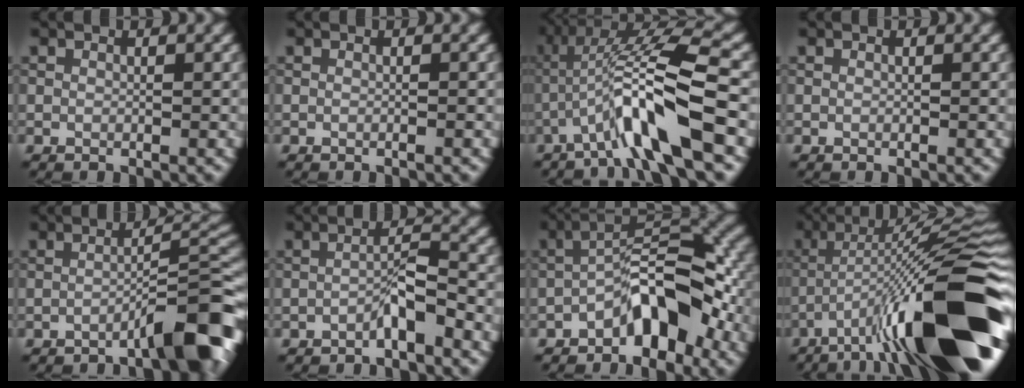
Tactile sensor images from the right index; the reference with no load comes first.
{"total": 0.6, "force": [-0.3, 0.1, 0.5], "torque": [-0.002, 0.004, -0.007]}
{"total": 8.6, "force": [-3.7, 1.0, 7.7], "torque": [-0.138, 0.018, -0.072]}
{"total": 0.0}
{"total": 7.3, "force": [-4.3, 1.1, 5.8], "torque": [-0.070, 0.025, -0.068]}
{"total": 2.4, "force": [-1.5, 0.3, 1.9], "torque": [-0.031, 0.014, -0.029]}
{"total": 7.1, "force": [-3.2, 3.0, 5.6], "torque": [-0.069, 0.023, -0.060]}
{"total": 18.5, "force": [-7.8, 4.6, 16.2], "torque": [-0.241, 0.019, -0.131]}